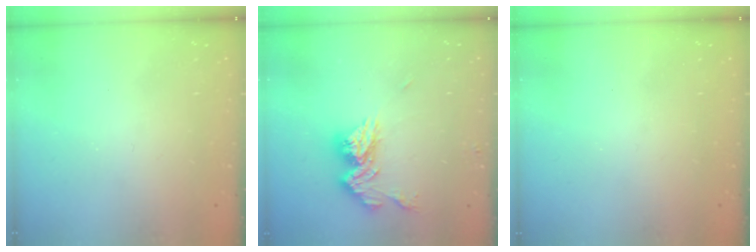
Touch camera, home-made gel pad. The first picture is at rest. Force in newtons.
{"total": 12.6, "press": 12.6, "slide": 1.0}
{"total": 0.0}